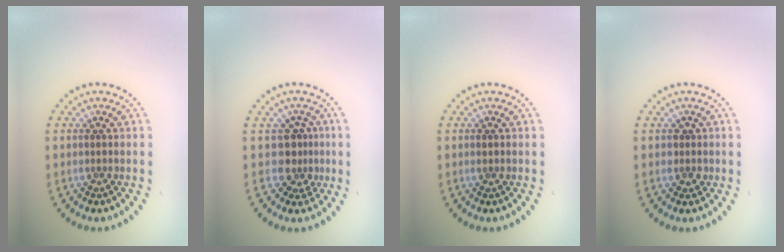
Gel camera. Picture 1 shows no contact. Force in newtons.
{"total": 2.6, "press": 1.9, "slide": 1.8}
{"total": 0.8, "press": 0.8, "slide": 0.1}
{"total": 1.3, "press": 1.2, "slide": 0.6}